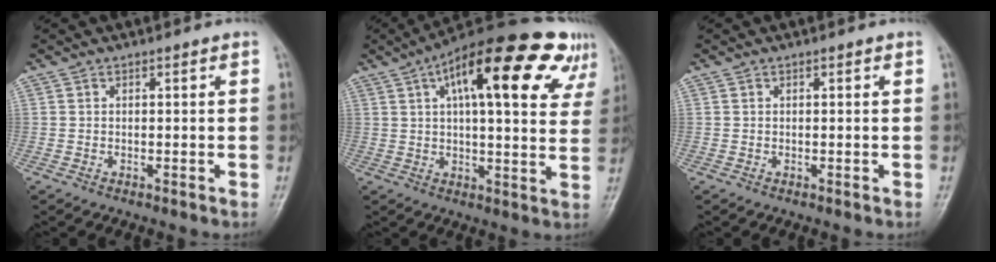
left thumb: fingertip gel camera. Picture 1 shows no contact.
{"total": 24.9, "force": [11.5, 8.7, 20.2], "torque": [-0.267, 0.011, 0.158]}
{"total": 0.0}